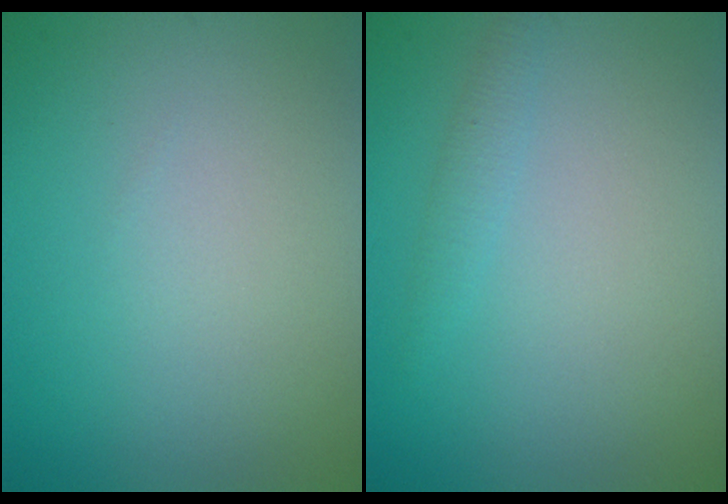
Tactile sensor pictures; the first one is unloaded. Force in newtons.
{"total": 1.1, "press": 1.1, "slide": 0.1}